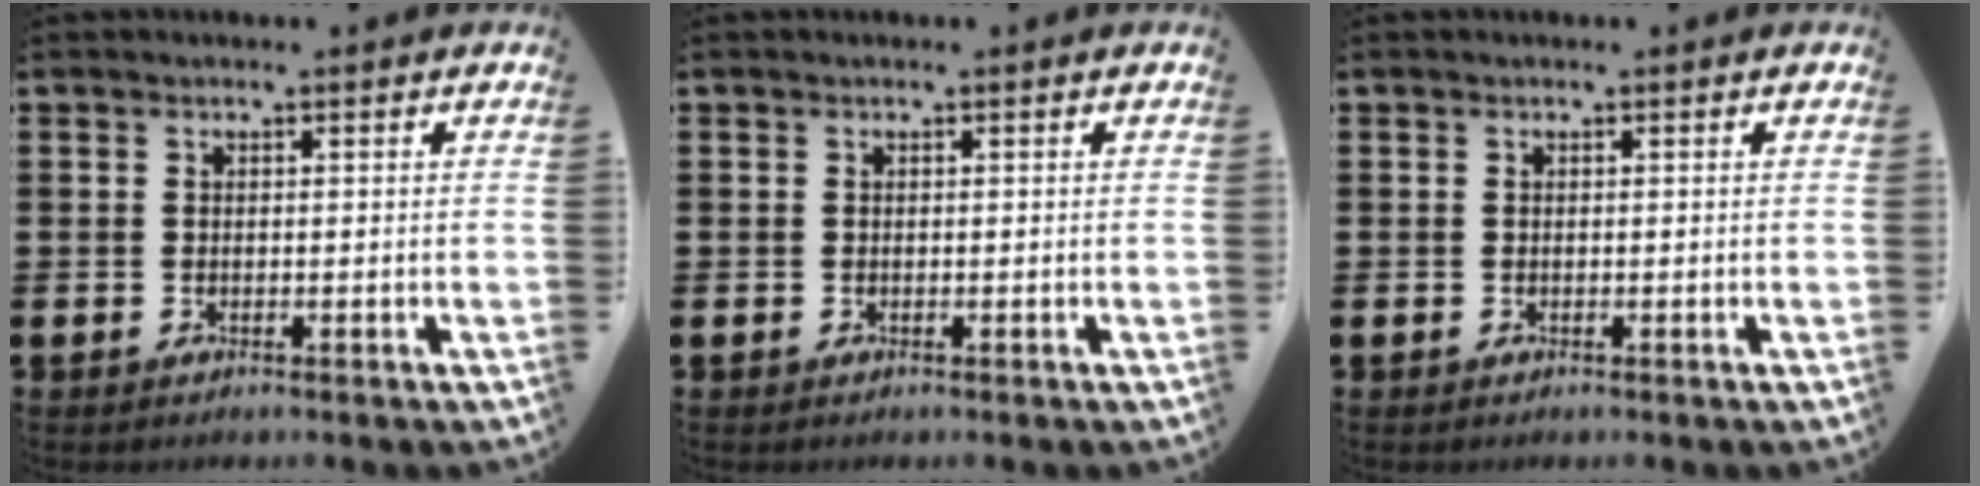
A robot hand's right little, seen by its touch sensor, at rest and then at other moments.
{"total": 0.0}
{"total": 0.0}